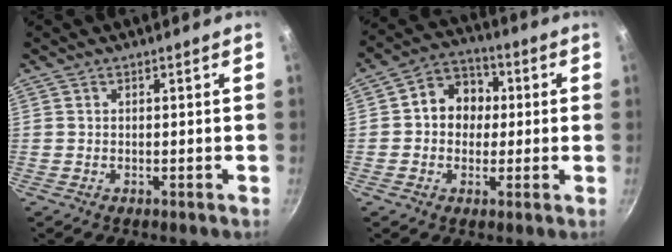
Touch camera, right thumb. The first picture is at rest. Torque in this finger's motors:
{"motor_torque": [-0.01, 0.36, -0.02, 0.03, 0.05]}